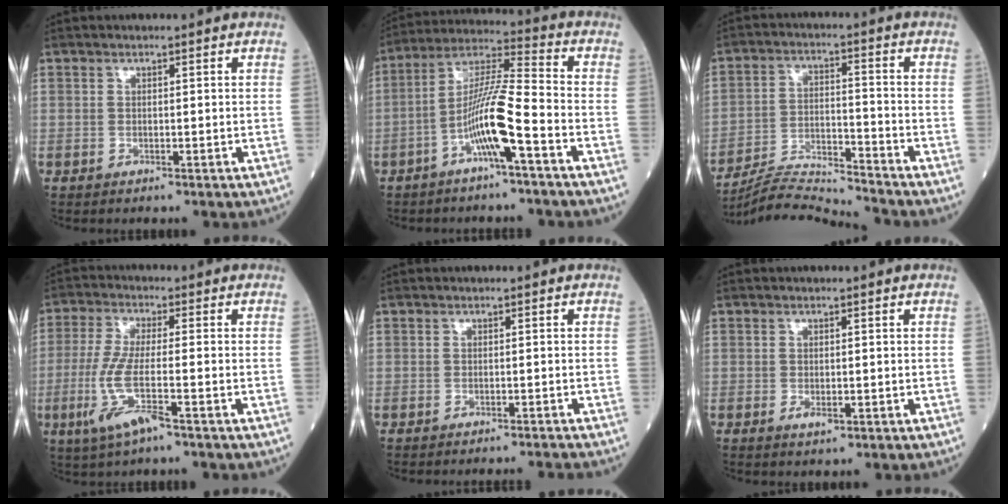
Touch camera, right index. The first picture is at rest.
{"total": 10.7, "force": [-4.4, 0.1, 9.8], "torque": [-0.192, 0.013, -0.086]}
{"total": 10.3, "force": [-10.1, -2.0, 0.8], "torque": [-0.019, 0.007, -0.186]}
{"total": 8.3, "force": [-3.6, 0.6, 7.5], "torque": [-0.166, -0.017, -0.074]}
{"total": 4.1, "force": [-3.8, -1.3, 0.5], "torque": [0.000, -0.009, -0.046]}
{"total": 1.4, "force": [-0.5, 0.6, 1.1], "torque": [-0.019, -0.002, -0.006]}